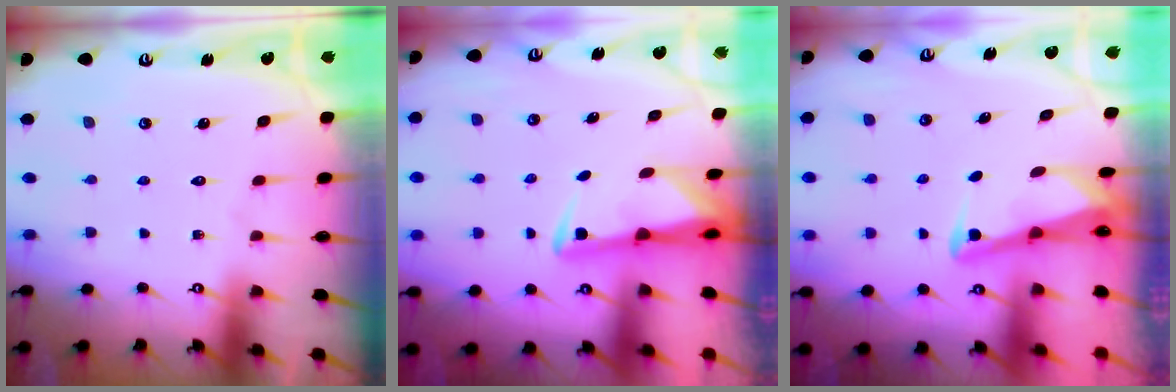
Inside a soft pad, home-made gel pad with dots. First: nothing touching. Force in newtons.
{"total": 2.9, "press": 2.8, "slide": 0.5}
{"total": 2.8, "press": 2.8, "slide": 0.4}